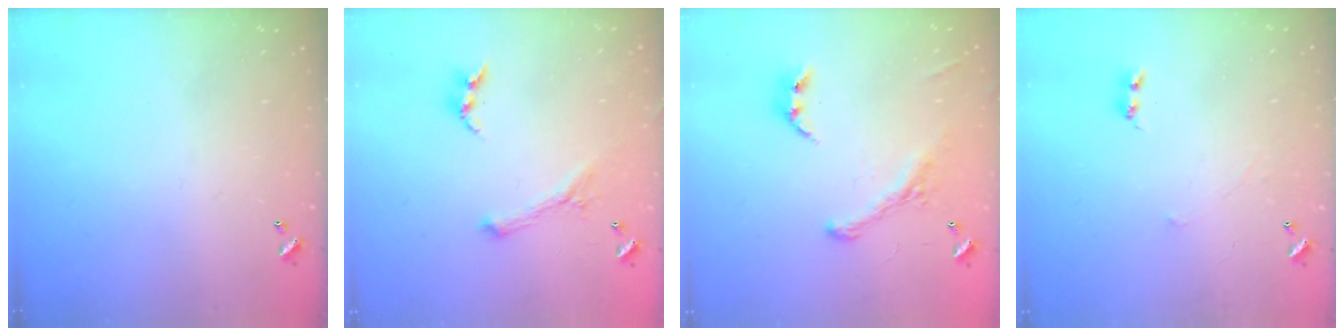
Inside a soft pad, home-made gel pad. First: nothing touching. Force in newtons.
{"total": 1.6, "press": 1.5, "slide": 0.4}
{"total": 2.9, "press": 2.7, "slide": 1.2}
{"total": 0.9, "press": 0.8, "slide": 0.3}